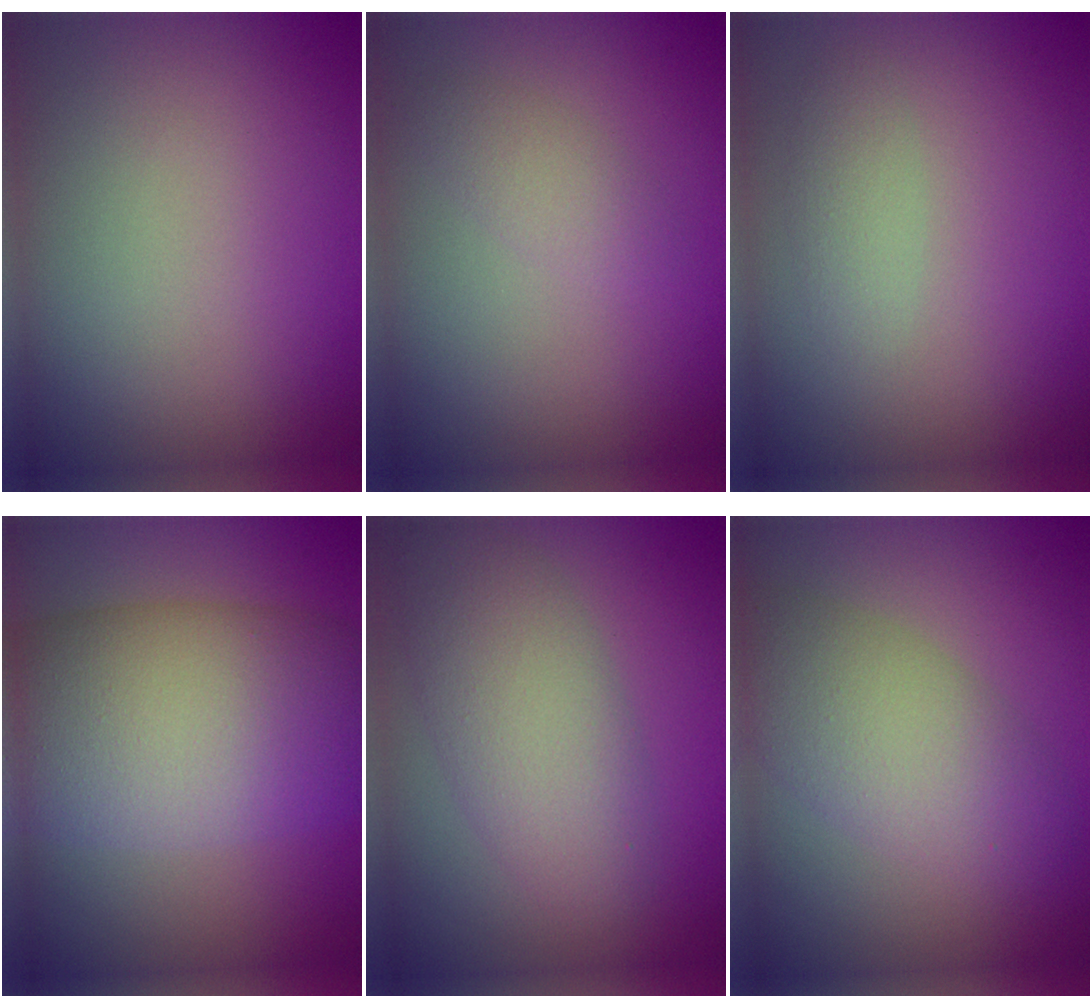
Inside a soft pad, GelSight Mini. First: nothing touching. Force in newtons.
{"total": 1.6, "press": 1.6, "slide": 0.1}
{"total": 1.5, "press": 1.5, "slide": 0.1}
{"total": 12.0, "press": 12.0, "slide": 0.6}
{"total": 5.6, "press": 5.6, "slide": 0.3}
{"total": 5.5, "press": 5.5, "slide": 0.2}